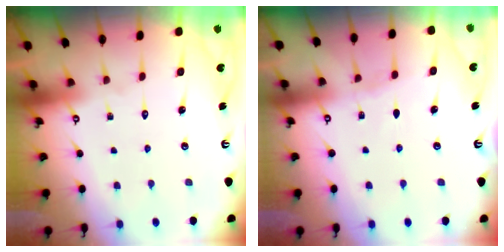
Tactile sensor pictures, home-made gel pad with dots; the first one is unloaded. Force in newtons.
{"total": 1.9, "press": 1.9, "slide": 0.3}